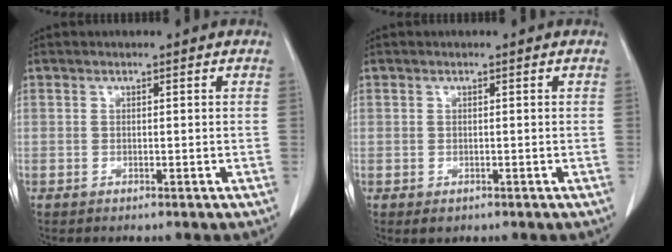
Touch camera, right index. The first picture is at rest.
{"total": 1.2, "force": [-0.5, 1.0, 0.4], "torque": [-0.005, 0.003, -0.001]}